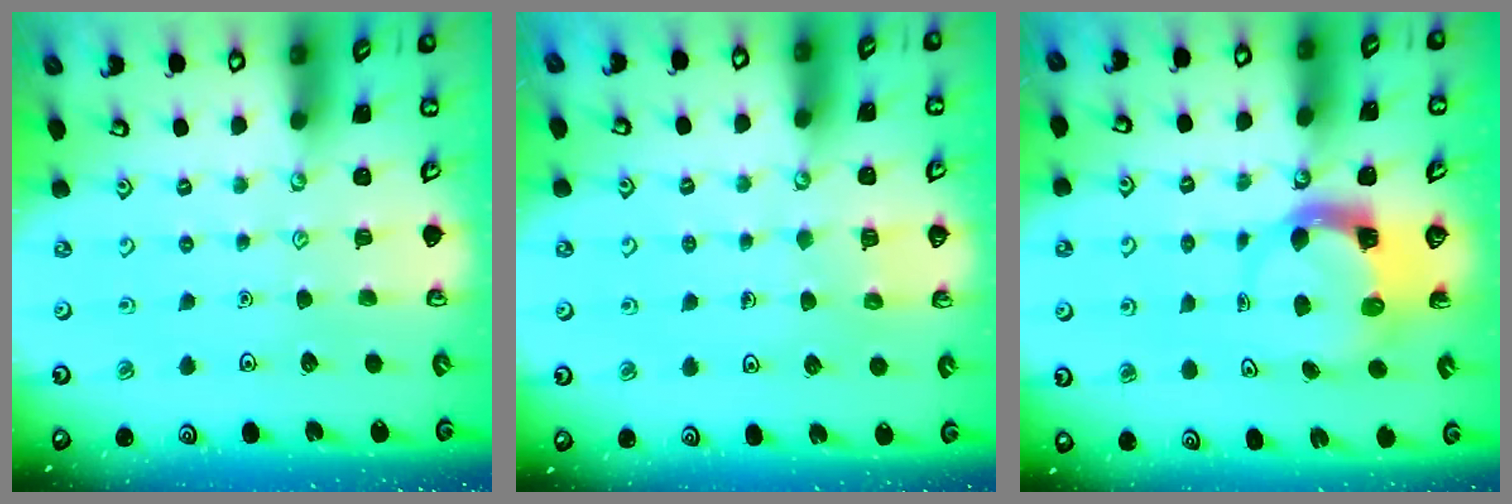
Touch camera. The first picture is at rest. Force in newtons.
{"total": 3.8, "press": 3.8, "slide": 0.4}
{"total": 3.9, "press": 3.8, "slide": 0.6}